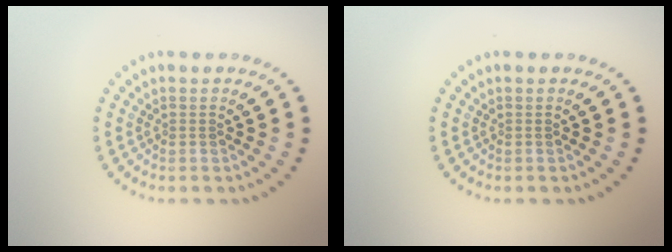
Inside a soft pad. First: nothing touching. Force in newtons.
{"total": 0.0}